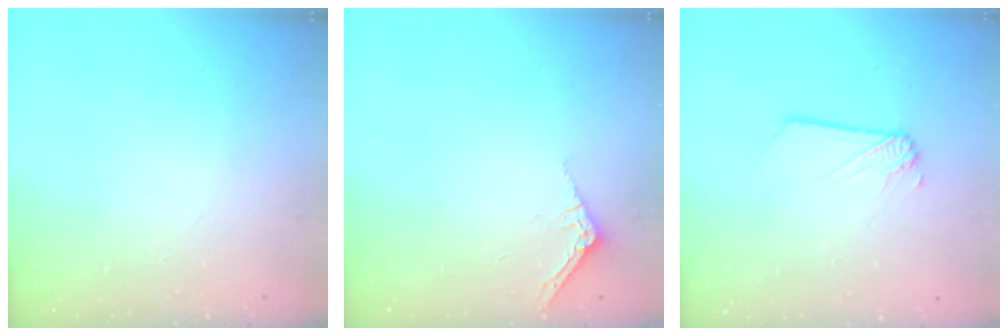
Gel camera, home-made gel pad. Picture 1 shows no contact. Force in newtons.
{"total": 2.5, "press": 2.5, "slide": 0.2}
{"total": 1.9, "press": 1.9, "slide": 0.3}